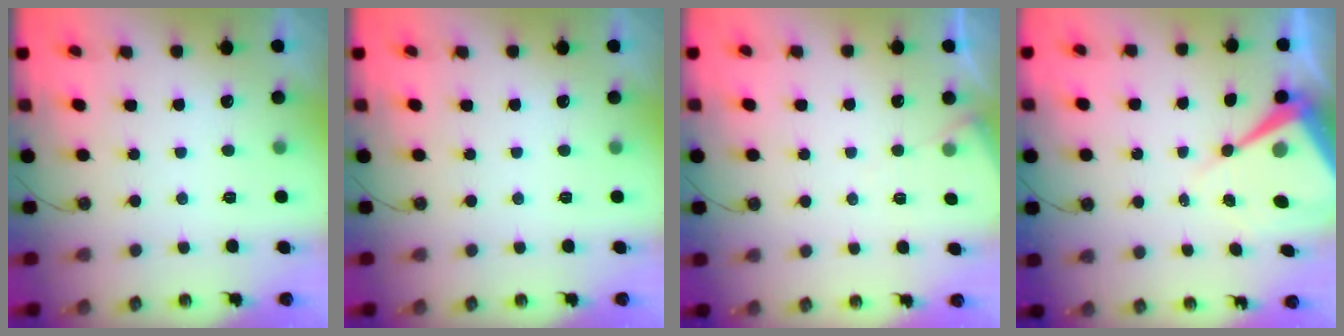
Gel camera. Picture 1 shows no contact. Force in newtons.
{"total": 0.0}
{"total": 4.0, "press": 3.9, "slide": 0.6}
{"total": 9.9, "press": 9.8, "slide": 1.0}